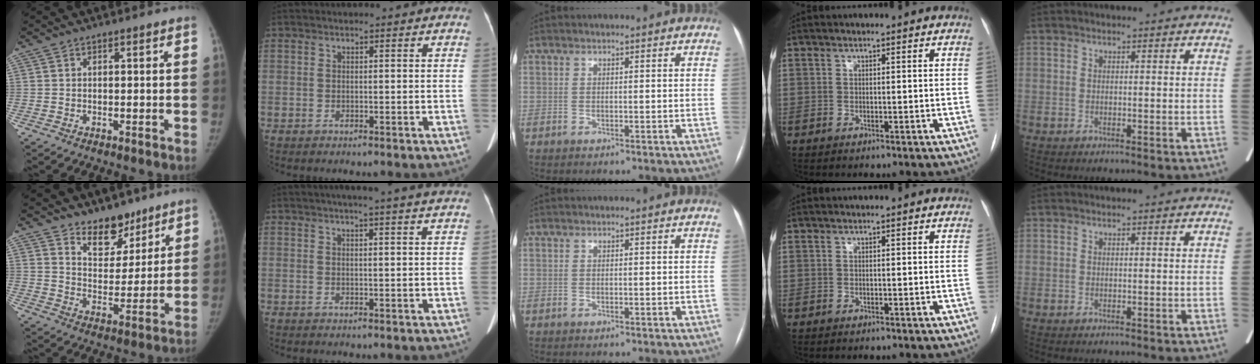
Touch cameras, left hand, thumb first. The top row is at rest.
{"thumb": {"total": 9.4, "force": [7.3, 5.1, 3.2], "torque": [-0.014, -0.054, 0.127]}, "index": {"total": 12.0, "force": [10.4, -0.1, 6.1], "torque": [-0.085, 0.018, 0.114]}}